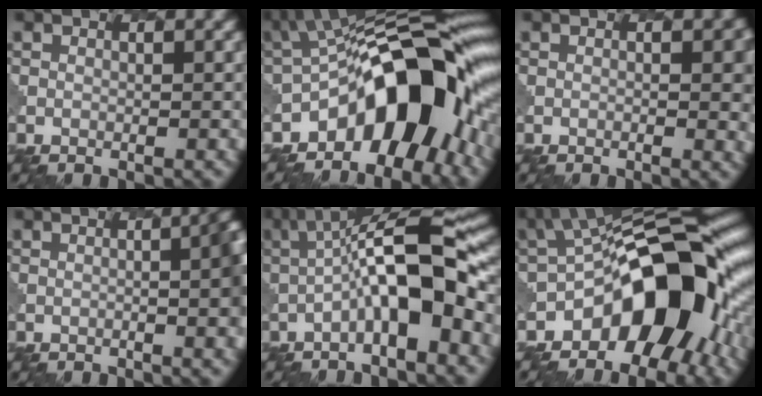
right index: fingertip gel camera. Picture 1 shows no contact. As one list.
[{"total": 14.2, "force": [-5.1, 6.6, 11.6], "torque": [-0.123, 0.020, -0.097]}, {"total": 2.6, "force": [0.0, 1.0, 2.4], "torque": [-0.020, -0.001, 0.003]}, {"total": 5.7, "force": [-0.1, 1.4, 5.5], "torque": [-0.050, 0.006, -0.002]}, {"total": 9.4, "force": [-1.3, 2.0, 9.1], "torque": [-0.151, 0.028, -0.034]}, {"total": 13.8, "force": [-4.3, 7.6, 10.6], "torque": [-0.107, 0.013, -0.086]}]